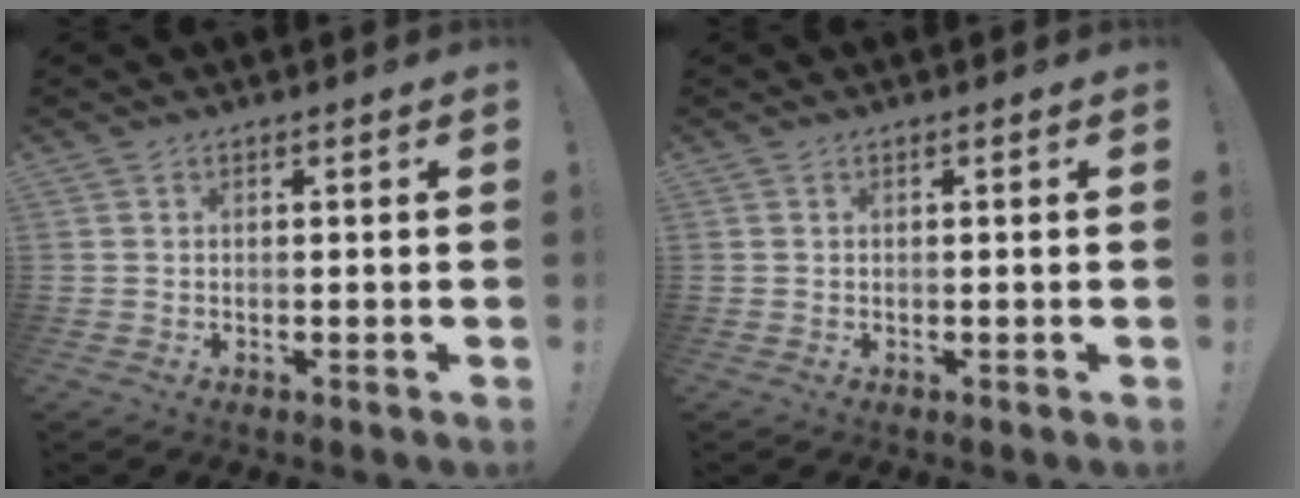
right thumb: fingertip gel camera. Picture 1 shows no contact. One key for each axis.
{"total": 0.7, "fx": 0.0, "fy": -0.5, "fz": 0.5, "tx": -0.002, "ty": -0.006, "tz": -0.003}